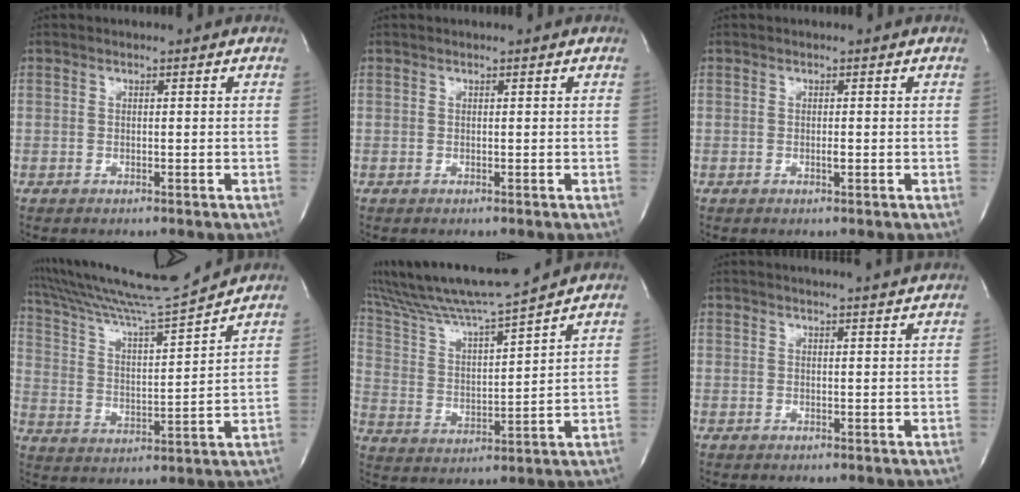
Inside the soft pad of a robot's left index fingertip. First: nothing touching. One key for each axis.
{"total": 0.0}
{"total": 0.5, "fx": -0.3, "fy": 0.1, "fz": 0.4, "tx": -0.014, "ty": -0.004, "tz": -0.006}
{"total": 15.3, "fx": 14.3, "fy": -2.0, "fz": 5.0, "tx": -0.105, "ty": -0.031, "tz": 0.241}
{"total": 13.6, "fx": 12.2, "fy": -1.5, "fz": 5.8, "tx": -0.125, "ty": -0.002, "tz": 0.219}
{"total": 6.6, "fx": 6.1, "fy": -0.7, "fz": 2.2, "tx": -0.031, "ty": 0.008, "tz": 0.065}